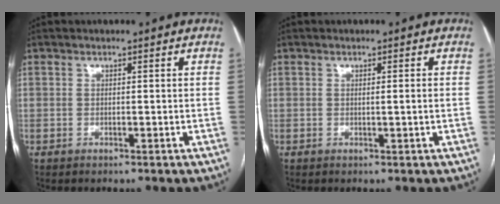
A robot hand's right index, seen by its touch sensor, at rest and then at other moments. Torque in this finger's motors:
{"motor_torque": [-0.08, -0.04, -0.09, 0.00]}